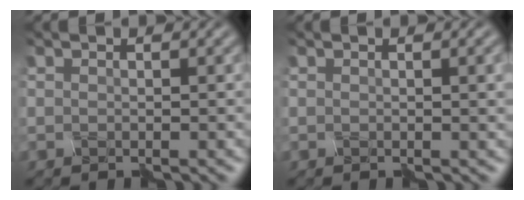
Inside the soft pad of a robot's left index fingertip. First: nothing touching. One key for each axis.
{"total": 0.9, "fx": 0.3, "fy": -0.3, "fz": 0.7, "tx": -0.008, "ty": 0.002, "tz": 0.007}